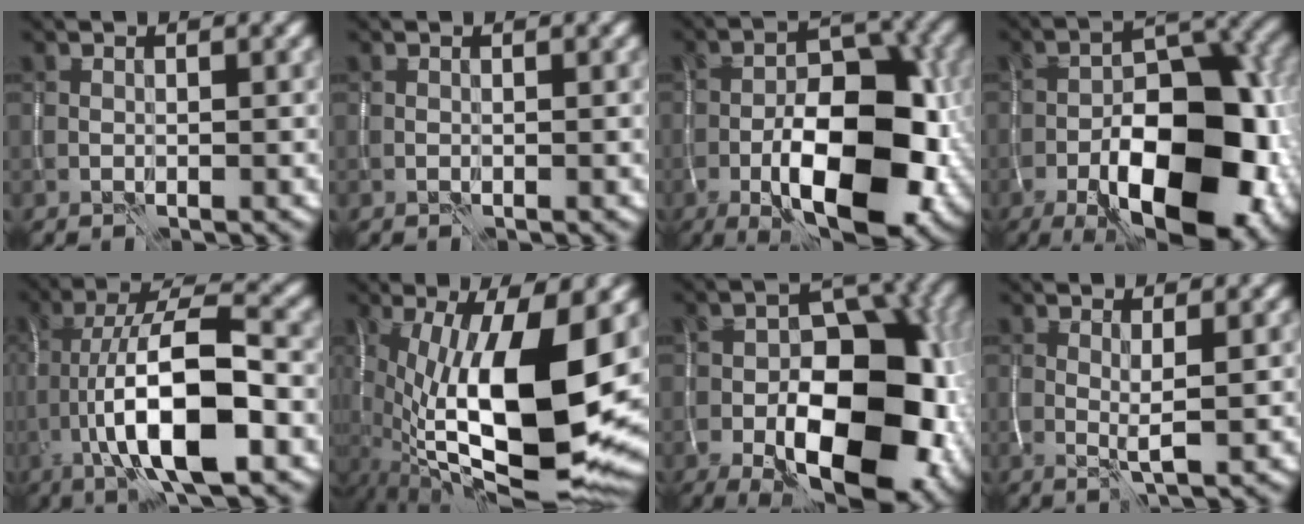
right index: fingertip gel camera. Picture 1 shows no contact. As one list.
[{"total": 0.0}, {"total": 11.8, "force": [-4.0, 5.4, 9.7], "torque": [-0.156, -0.005, -0.066]}, {"total": 13.8, "force": [-5.4, 6.5, 10.9], "torque": [-0.149, -0.005, -0.088]}, {"total": 11.4, "force": [-3.8, 3.2, 10.3], "torque": [-0.177, 0.015, -0.070]}, {"total": 16.9, "force": [-1.8, 6.5, 15.5], "torque": [-0.275, -0.007, -0.024]}, {"total": 14.7, "force": [-4.4, 8.3, 11.4], "torque": [-0.155, -0.018, -0.070]}, {"total": 1.9, "force": [0.3, 0.2, 1.9], "torque": [-0.033, -0.010, 0.008]}]